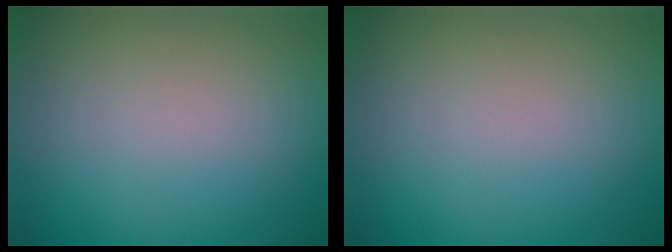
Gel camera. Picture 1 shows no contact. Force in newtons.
{"total": 0.0}